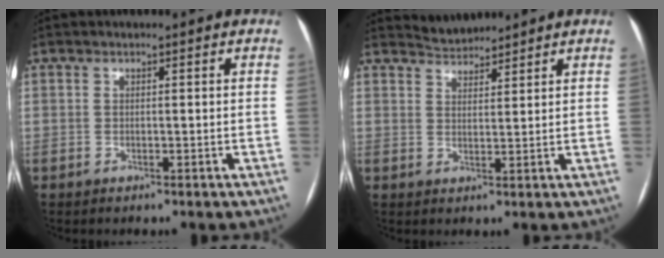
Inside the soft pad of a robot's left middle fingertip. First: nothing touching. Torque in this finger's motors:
{"motor_torque": [-0.02, -0.01, -0.05, -0.02]}